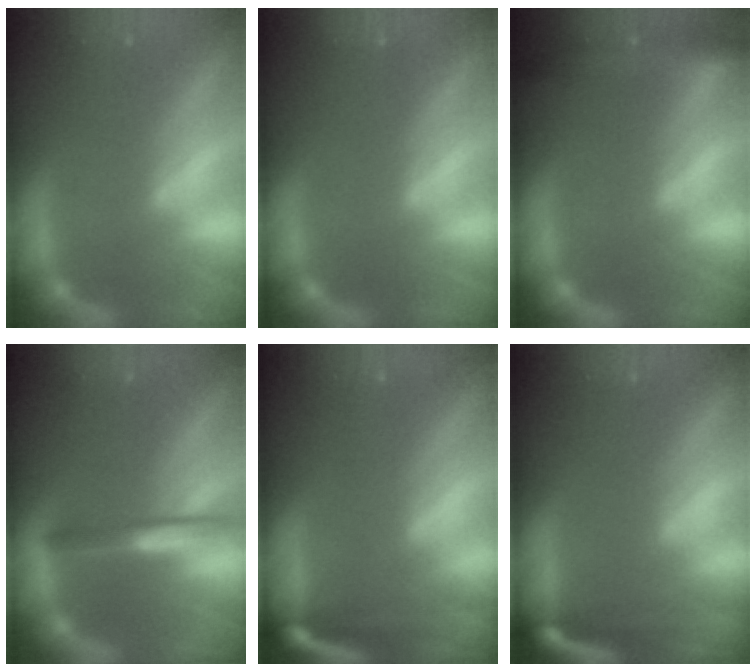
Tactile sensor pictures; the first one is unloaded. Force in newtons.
{"total": 0.0}
{"total": 5.5}
{"total": 3.0}
{"total": 7.1}
{"total": 6.6}